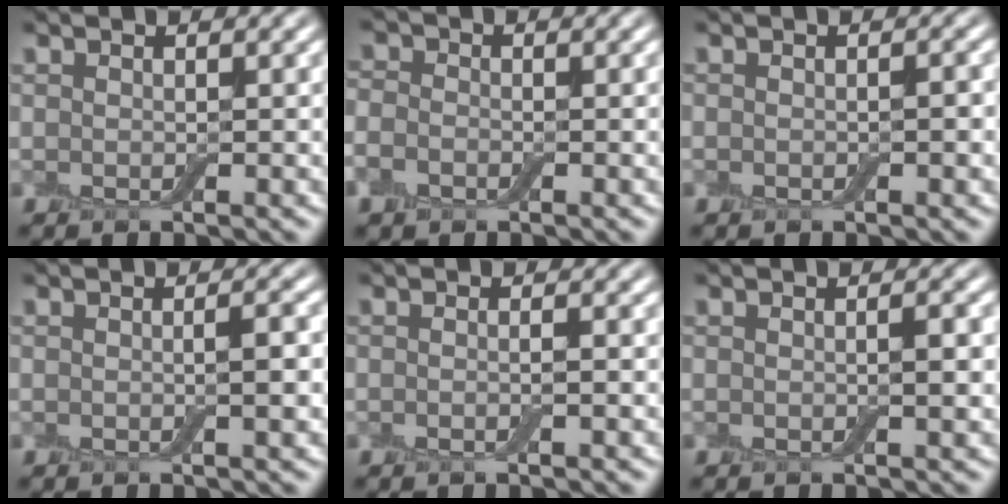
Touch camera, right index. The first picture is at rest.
{"total": 2.3, "force": [-0.9, 1.7, 1.1], "torque": [-0.027, -0.001, -0.030]}
{"total": 1.2, "force": [-0.3, 0.5, 1.0], "torque": [-0.016, 0.003, -0.005]}
{"total": 1.9, "force": [-0.2, 0.3, 1.9], "torque": [-0.030, 0.000, -0.004]}
{"total": 1.5, "force": [-0.2, 0.4, 1.4], "torque": [-0.013, -0.006, -0.012]}
{"total": 1.4, "force": [-0.1, 0.2, 1.4], "torque": [-0.022, 0.000, -0.002]}